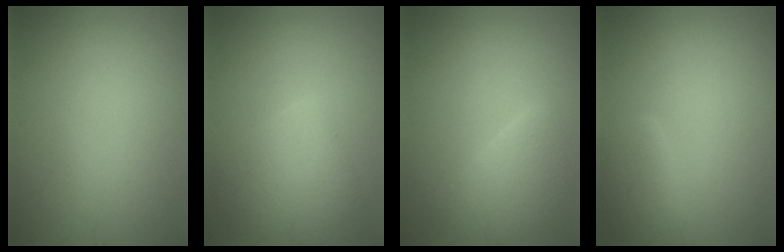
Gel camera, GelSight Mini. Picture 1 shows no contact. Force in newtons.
{"total": 4.9, "press": 4.8, "slide": 0.3}
{"total": 3.5, "press": 3.5, "slide": 0.2}
{"total": 2.3, "press": 2.3, "slide": 0.2}